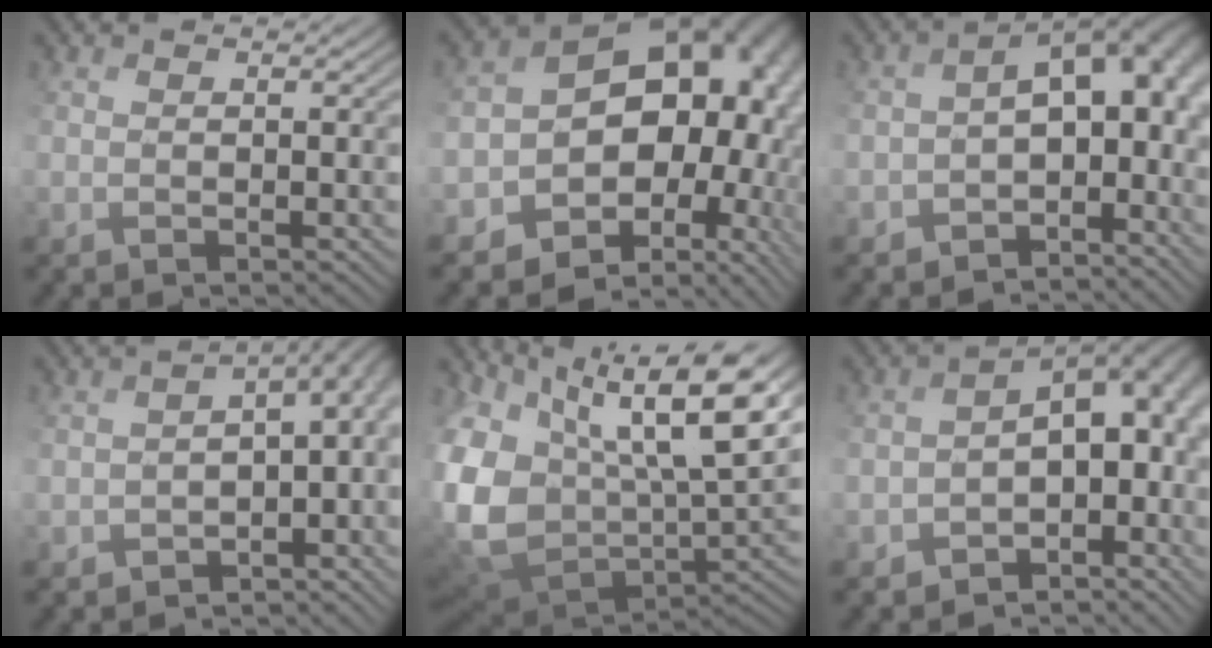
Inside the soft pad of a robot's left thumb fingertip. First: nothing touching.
{"total": 18.0, "force": [-1.0, 13.4, 12.0], "torque": [-0.149, -0.027, 0.016]}
{"total": 10.7, "force": [-3.1, 6.4, 8.1], "torque": [-0.106, -0.014, -0.035]}
{"total": 8.5, "force": [-3.5, 5.2, 5.7], "torque": [-0.078, -0.033, -0.036]}
{"total": 18.6, "force": [2.3, 12.2, 13.8], "torque": [-0.258, -0.017, 0.076]}
{"total": 12.3, "force": [-3.6, 7.2, 9.3], "torque": [-0.136, -0.024, -0.022]}